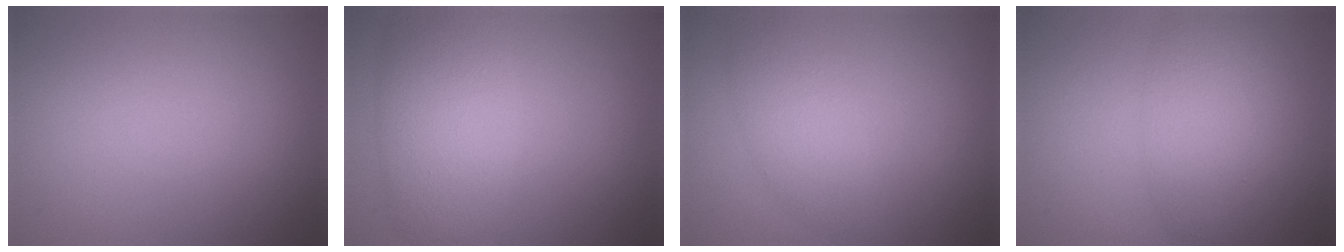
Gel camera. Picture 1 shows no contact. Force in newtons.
{"total": 5.9, "press": 5.9, "slide": 0.0}
{"total": 2.8, "press": 2.8, "slide": 0.1}
{"total": 4.4, "press": 4.4, "slide": 0.1}